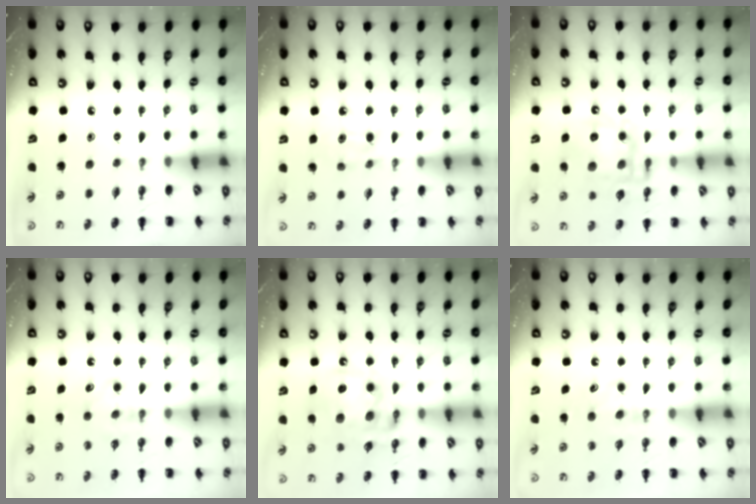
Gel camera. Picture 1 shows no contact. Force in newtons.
{"total": 5.1, "press": 4.9, "slide": 1.4}
{"total": 16.6, "press": 16.2, "slide": 3.6}
{"total": 4.9, "press": 4.7, "slide": 1.5}
{"total": 14.6, "press": 14.1, "slide": 3.6}
{"total": 5.1, "press": 4.8, "slide": 1.5}